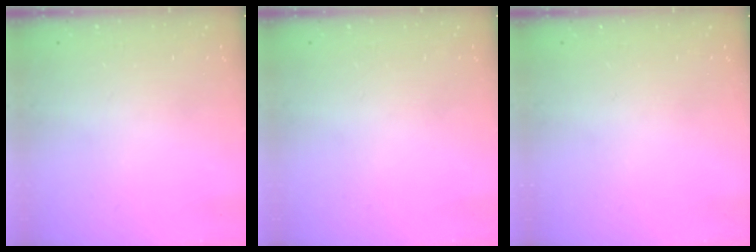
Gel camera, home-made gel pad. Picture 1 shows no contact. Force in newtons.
{"total": 0.0}
{"total": 0.0}